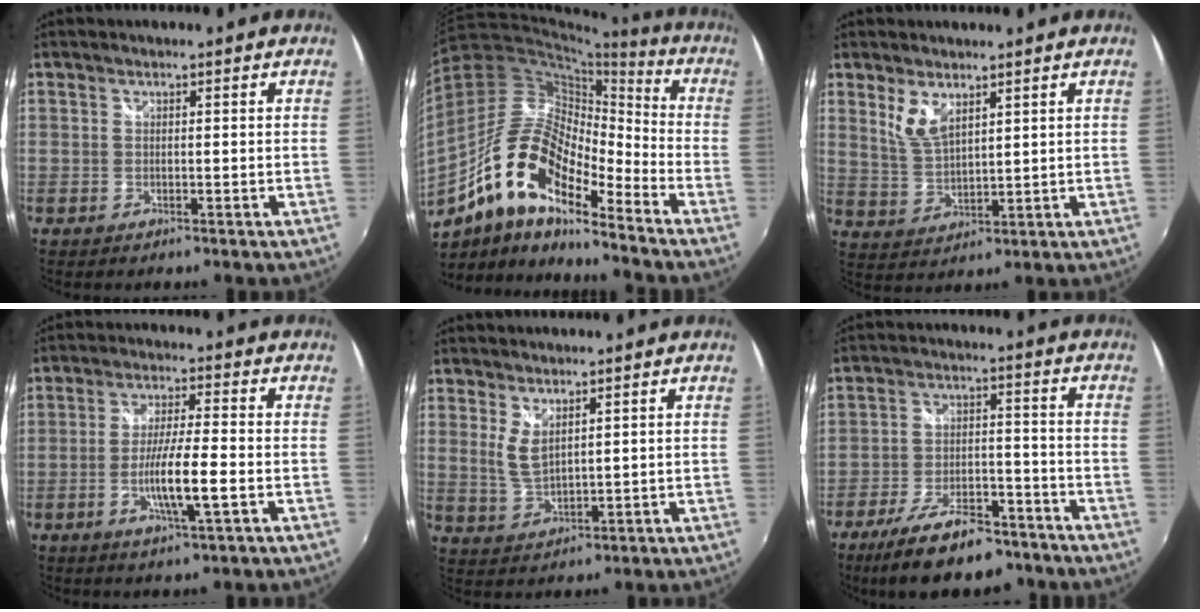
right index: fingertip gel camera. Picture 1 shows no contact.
{"total": 18.7, "force": [-11.0, 6.6, 13.6], "torque": [-0.241, -0.006, -0.225]}
{"total": 5.6, "force": [3.3, 2.3, 3.9], "torque": [-0.077, -0.005, 0.070]}
{"total": 8.1, "force": [-2.5, 0.3, 7.7], "torque": [-0.142, -0.008, -0.047]}
{"total": 4.3, "force": [2.1, 1.7, 3.4], "torque": [-0.065, -0.009, 0.043]}
{"total": 15.6, "force": [-11.8, 5.6, 8.6], "torque": [-0.172, -0.010, -0.183]}